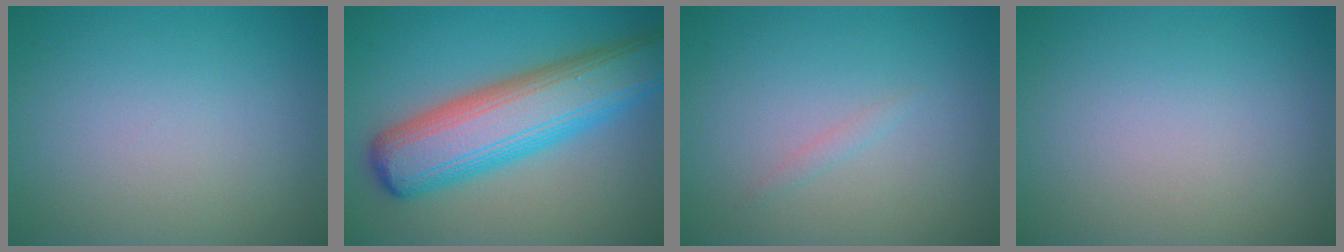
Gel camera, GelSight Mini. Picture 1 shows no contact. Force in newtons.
{"total": 9.8, "press": 9.8, "slide": 0.5}
{"total": 0.7, "press": 0.7, "slide": 0.1}
{"total": 0.0}